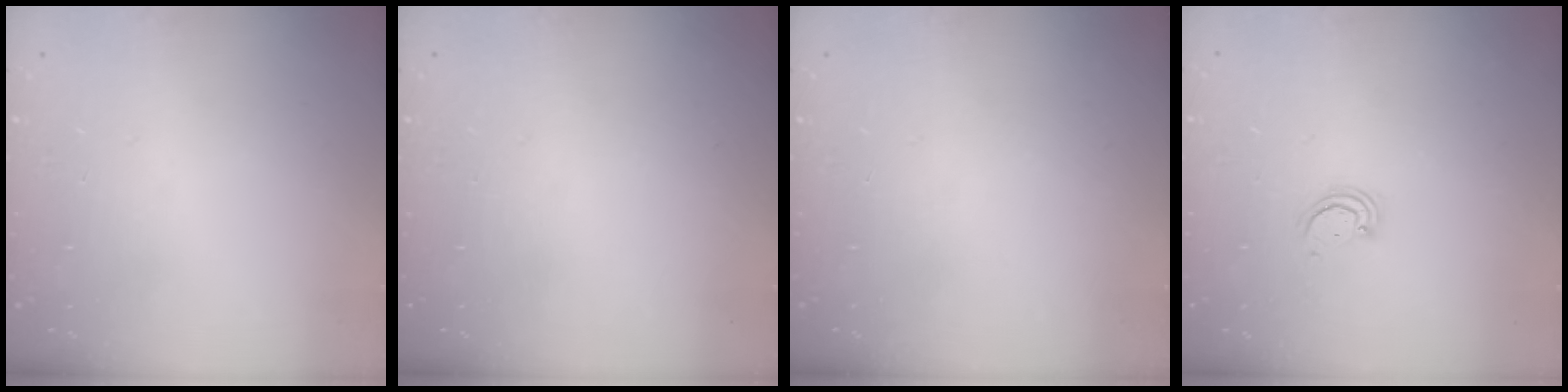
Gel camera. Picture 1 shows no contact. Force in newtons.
{"total": 0.0}
{"total": 0.0}
{"total": 2.6, "press": 2.6, "slide": 0.3}